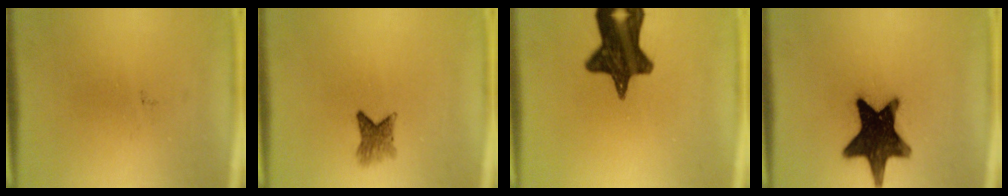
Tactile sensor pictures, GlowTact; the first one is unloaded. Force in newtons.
{"total": 3.0}
{"total": 14.3}
{"total": 17.2}